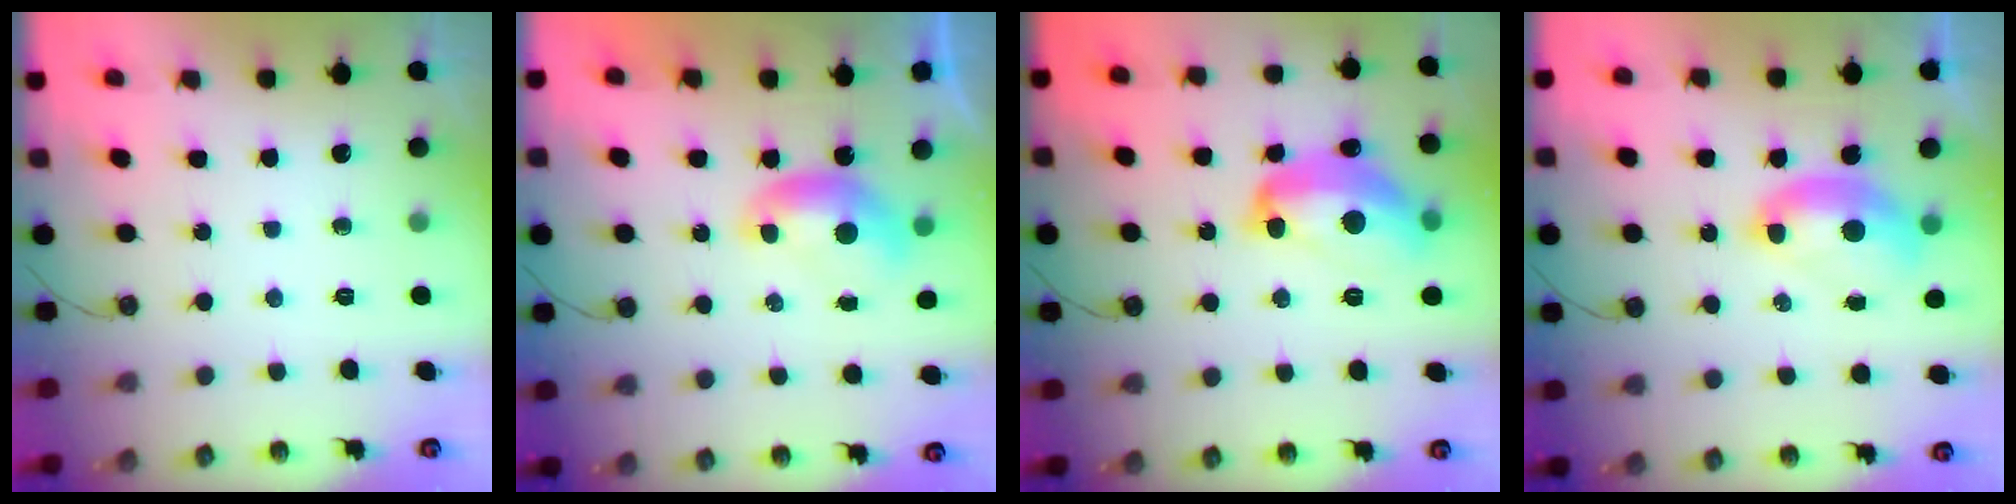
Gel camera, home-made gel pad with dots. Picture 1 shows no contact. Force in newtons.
{"total": 0.0}
{"total": 11.3, "press": 11.2, "slide": 1.0}
{"total": 2.6, "press": 2.6, "slide": 0.6}